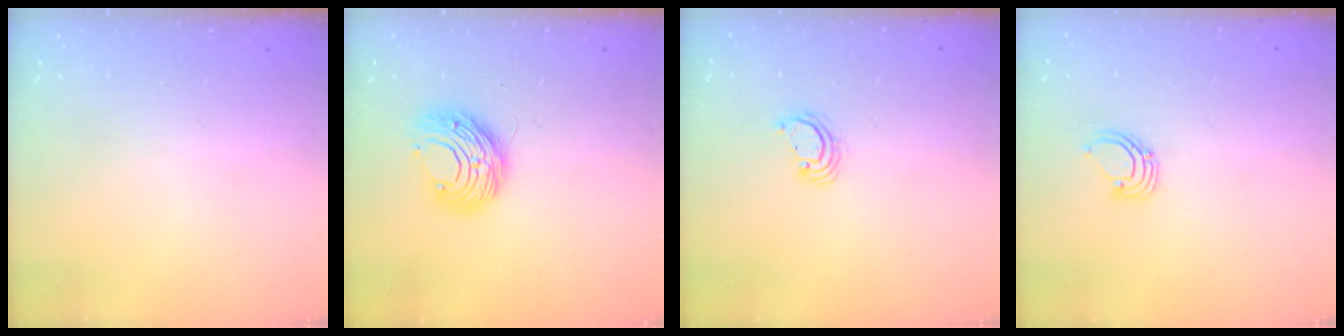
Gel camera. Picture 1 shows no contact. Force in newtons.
{"total": 9.1, "press": 9.1, "slide": 0.5}
{"total": 2.2, "press": 2.2, "slide": 0.2}
{"total": 2.6, "press": 2.6, "slide": 0.2}